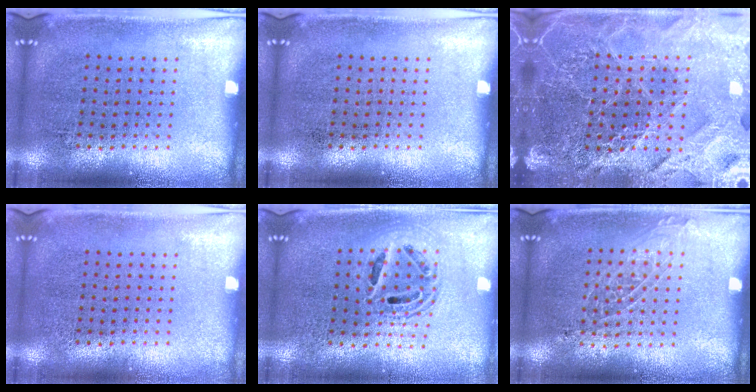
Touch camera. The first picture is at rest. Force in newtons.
{"total": 0.0}
{"total": 5.0, "press": 4.5, "slide": 2.1}
{"total": 0.0}
{"total": 1.6, "press": 1.3, "slide": 0.9}
{"total": 1.1, "press": 1.0, "slide": 0.3}